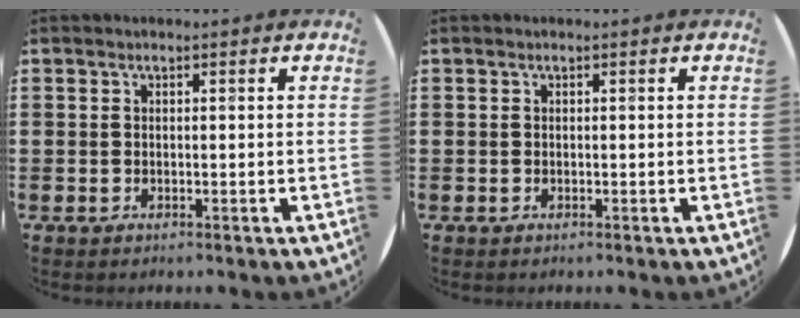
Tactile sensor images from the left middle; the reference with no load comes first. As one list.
[{"total": 0.0}]